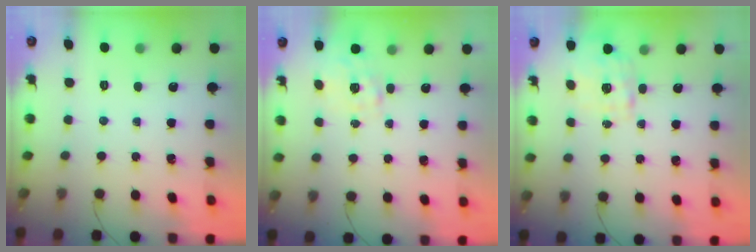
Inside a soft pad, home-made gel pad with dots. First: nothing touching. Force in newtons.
{"total": 8.0, "press": 8.0, "slide": 0.9}
{"total": 1.7, "press": 1.6, "slide": 0.5}